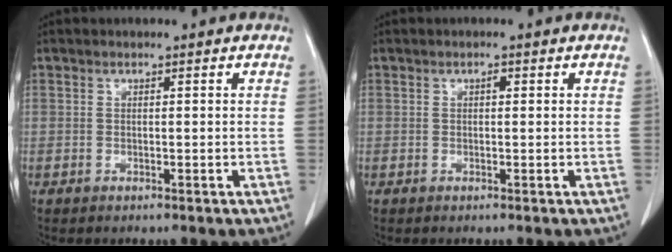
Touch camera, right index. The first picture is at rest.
{"total": 0.6, "force": [0.2, 0.3, 0.5], "torque": [-0.009, 0.002, 0.002]}